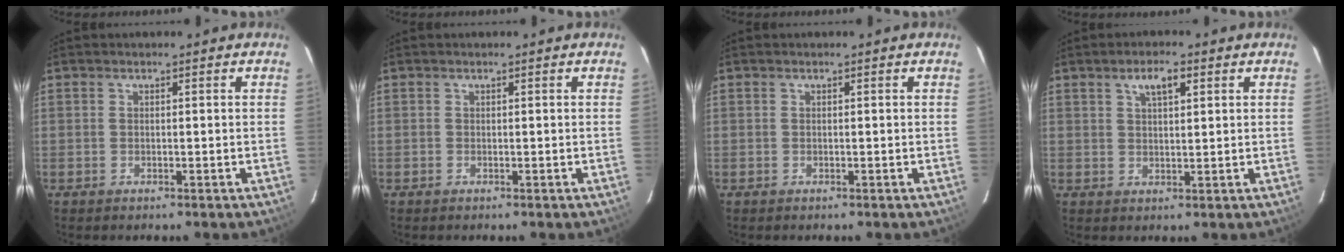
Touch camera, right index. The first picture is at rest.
{"total": 0.0}
{"total": 0.0}
{"total": 4.3, "force": [2.2, 1.6, 3.3], "torque": [-0.056, 0.012, 0.039]}